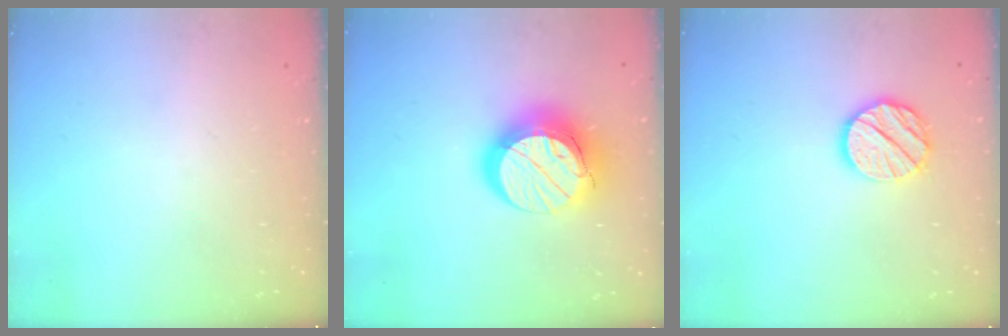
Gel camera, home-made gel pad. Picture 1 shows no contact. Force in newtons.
{"total": 17.0, "press": 17.0, "slide": 1.6}
{"total": 11.9, "press": 11.9, "slide": 1.0}